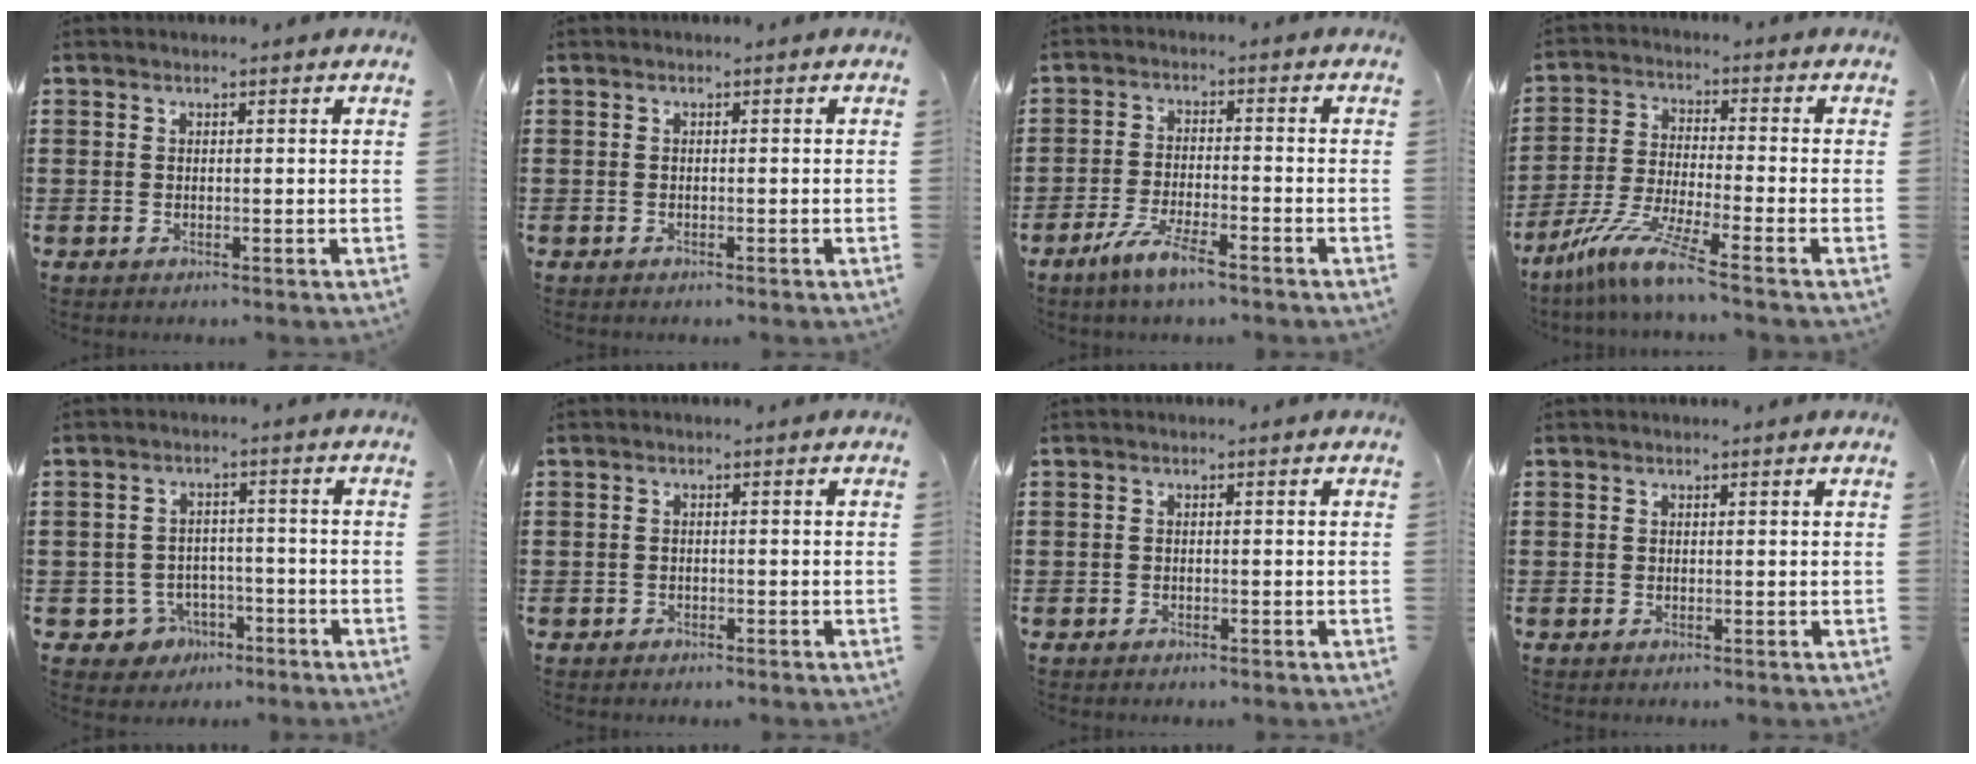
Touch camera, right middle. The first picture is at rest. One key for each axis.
{"total": 0.5, "fx": -0.4, "fy": 0.3, "fz": 0.0, "tx": -0.002, "ty": 0.002, "tz": -0.010}
{"total": 5.3, "fx": -4.0, "fy": 0.6, "fz": 3.4, "tx": -0.075, "ty": -0.005, "tz": -0.076}
{"total": 8.2, "fx": -6.4, "fy": -0.1, "fz": 5.1, "tx": -0.116, "ty": -0.015, "tz": -0.130}
{"total": 4.1, "fx": -2.8, "fy": 2.8, "fz": 0.8, "tx": -0.032, "ty": 0.007, "tz": -0.060}
{"total": 1.0, "fx": -0.8, "fy": 0.6, "fz": 0.0, "tx": -0.002, "ty": 0.003, "tz": -0.019}
{"total": 0.8, "fx": -0.6, "fy": 0.4, "fz": 0.0, "tx": -0.002, "ty": 0.003, "tz": -0.015}
{"total": 0.0}